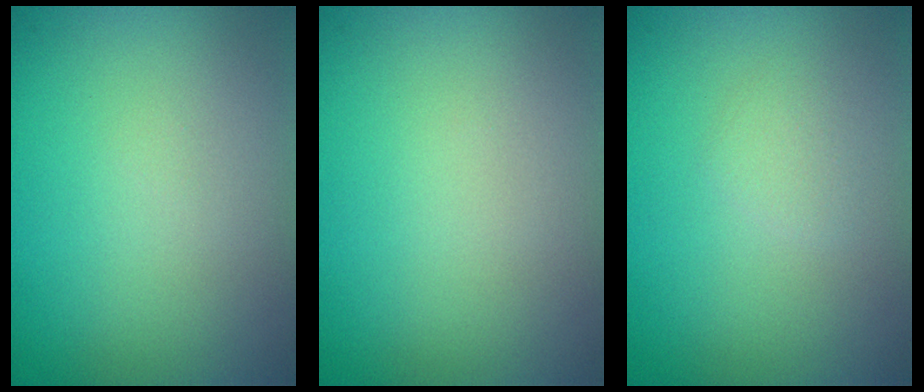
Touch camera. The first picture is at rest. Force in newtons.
{"total": 0.0}
{"total": 0.9, "press": 0.9, "slide": 0.0}